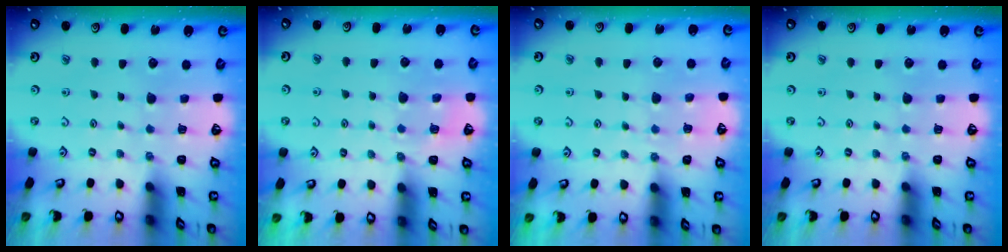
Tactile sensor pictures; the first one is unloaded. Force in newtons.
{"total": 5.4, "press": 5.3, "slide": 1.1}
{"total": 5.9, "press": 5.9, "slide": 0.6}
{"total": 0.0}